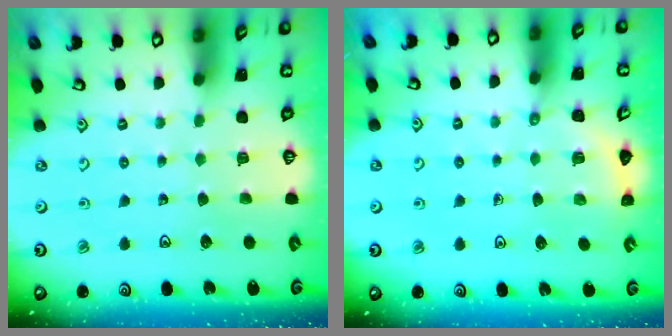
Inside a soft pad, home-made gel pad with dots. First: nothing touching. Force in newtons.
{"total": 3.5, "press": 3.5, "slide": 0.6}